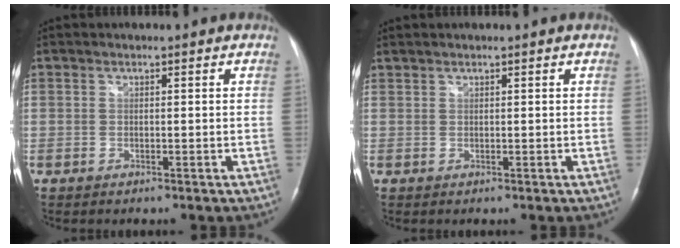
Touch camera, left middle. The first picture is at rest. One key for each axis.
{"total": 0.5, "fx": 0.5, "fy": 0.0, "fz": 0.0, "tx": -0.006, "ty": 0.007, "tz": 0.014}